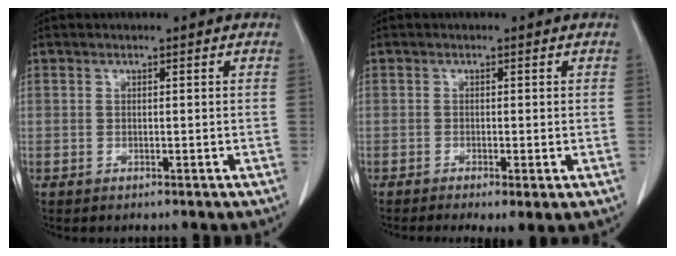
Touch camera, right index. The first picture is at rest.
{"total": 3.3, "force": [-1.6, 0.8, 2.9], "torque": [-0.045, -0.011, -0.021]}